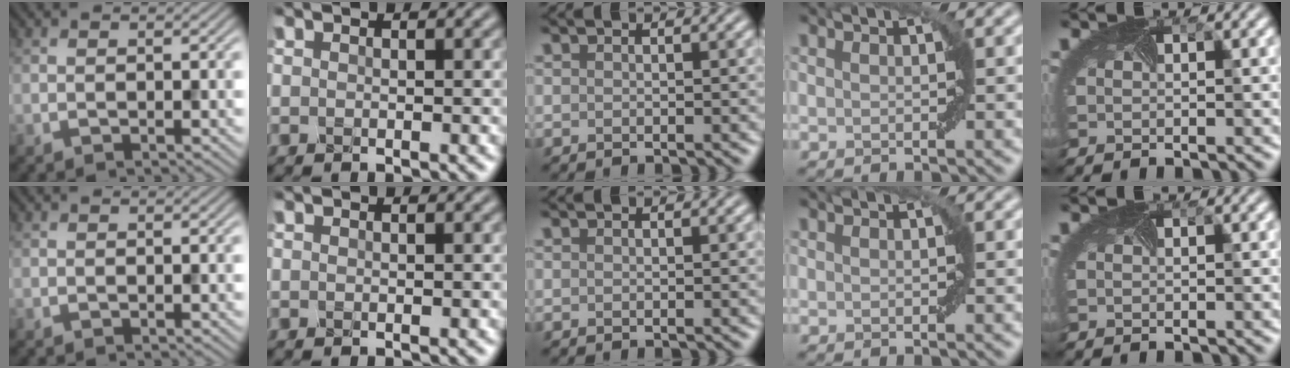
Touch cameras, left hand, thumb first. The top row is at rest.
{}